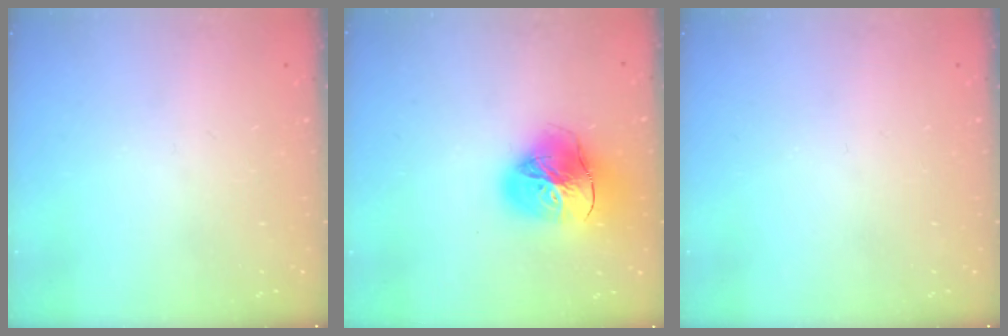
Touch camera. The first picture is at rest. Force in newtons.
{"total": 23.3, "press": 23.2, "slide": 2.4}
{"total": 0.0}